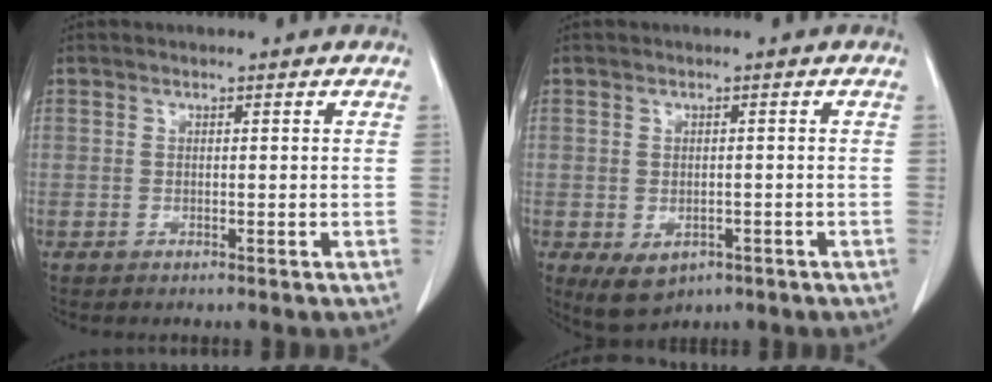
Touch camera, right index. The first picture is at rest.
{"total": 4.6, "force": [-2.2, 3.1, 2.6], "torque": [-0.042, -0.007, -0.020]}